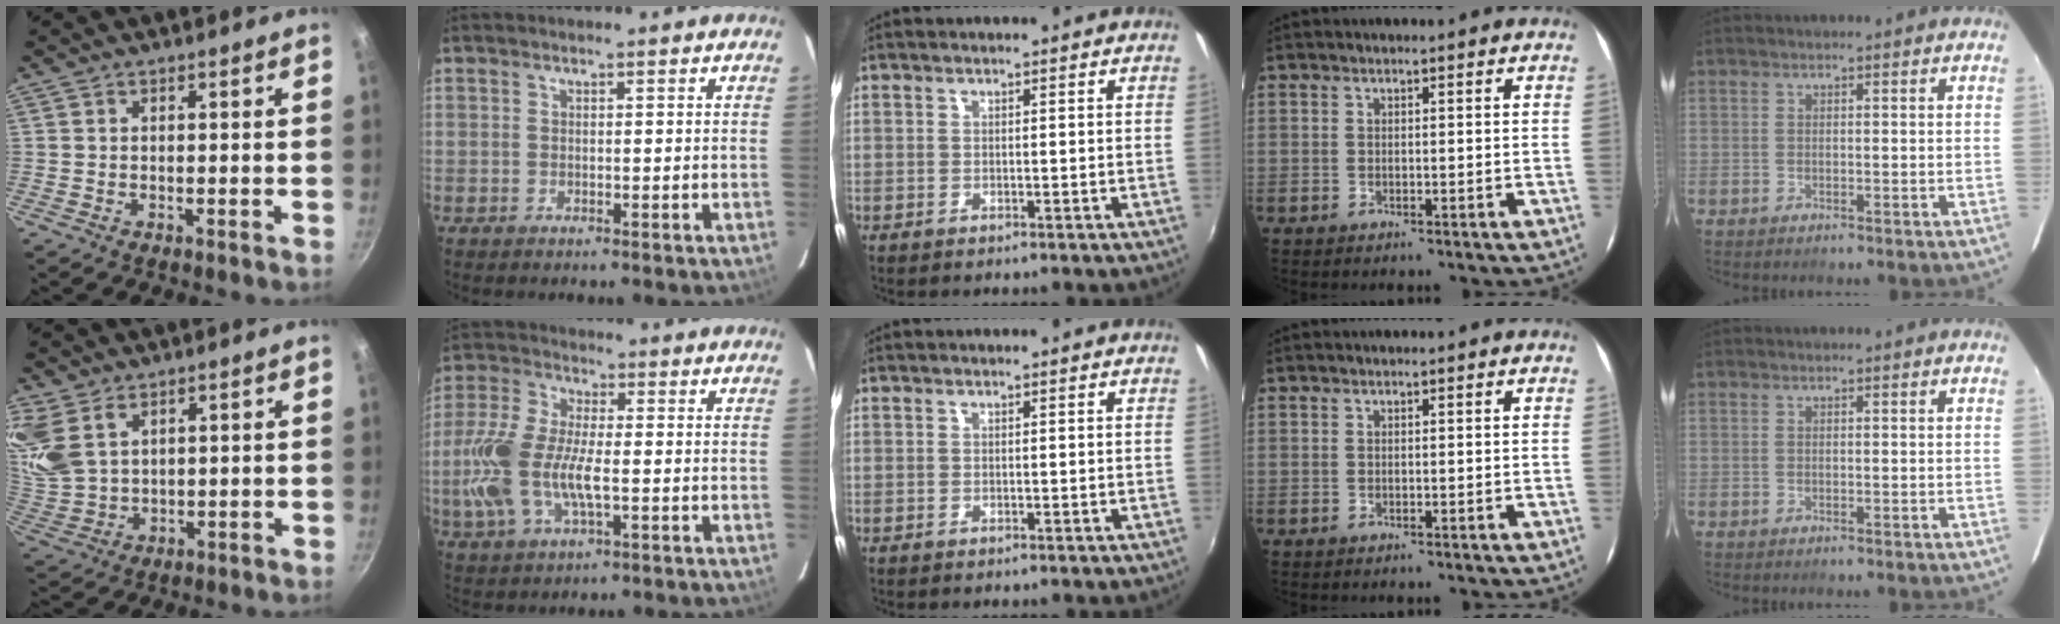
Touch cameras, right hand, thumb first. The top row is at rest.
{"thumb": {"total": 12.5, "force": [6.5, 8.1, 7.0], "torque": [-0.159, -0.005, 0.147]}, "index": {"total": 14.3, "force": [-2.6, 6.1, 12.7], "torque": [-0.289, -0.001, -0.052]}}